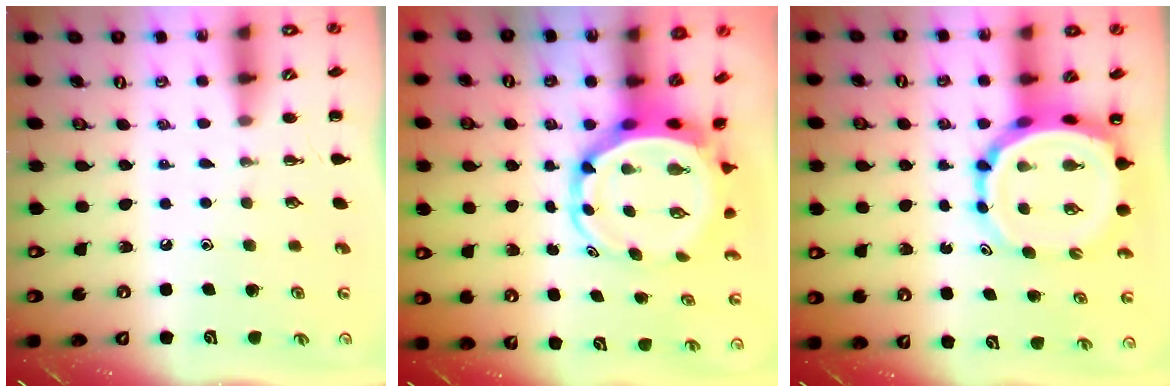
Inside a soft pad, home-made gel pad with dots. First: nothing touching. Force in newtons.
{"total": 7.8, "press": 7.5, "slide": 2.0}
{"total": 9.2, "press": 8.7, "slide": 3.0}